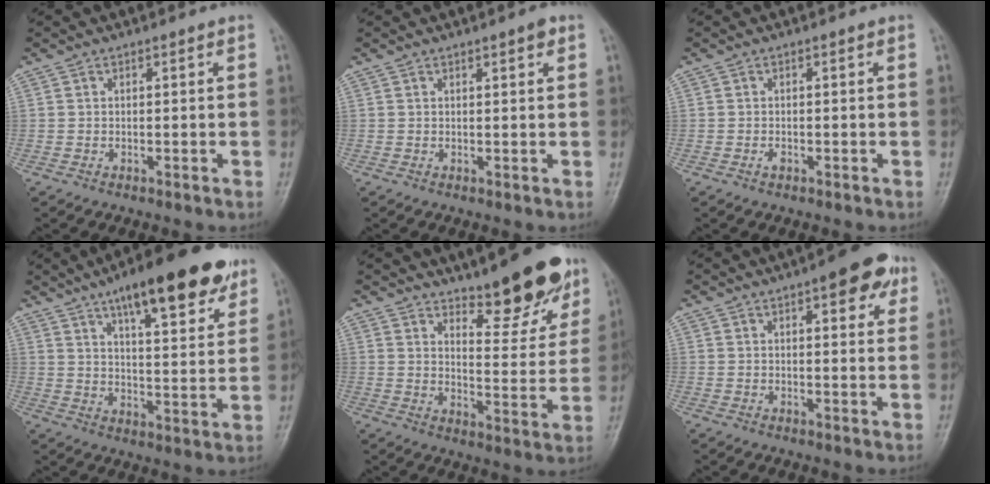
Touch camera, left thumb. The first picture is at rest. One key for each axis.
{"total": 1.7, "fx": 1.0, "fy": 0.4, "fz": 1.3, "tx": -0.017, "ty": -0.003, "tz": 0.014}
{"total": 0.7, "fx": -0.3, "fy": 0.4, "fz": 0.5, "tx": -0.008, "ty": 0.003, "tz": -0.005}
{"total": 19.4, "fx": 12.2, "fy": 5.7, "fz": 14.0, "tx": -0.172, "ty": -0.042, "tz": 0.182}
{"total": 14.4, "fx": 10.5, "fy": 4.4, "fz": 8.8, "tx": -0.076, "ty": -0.068, "tz": 0.157}
{"total": 8.8, "fx": 4.5, "fy": 3.3, "fz": 6.8, "tx": -0.060, "ty": -0.011, "tz": 0.051}